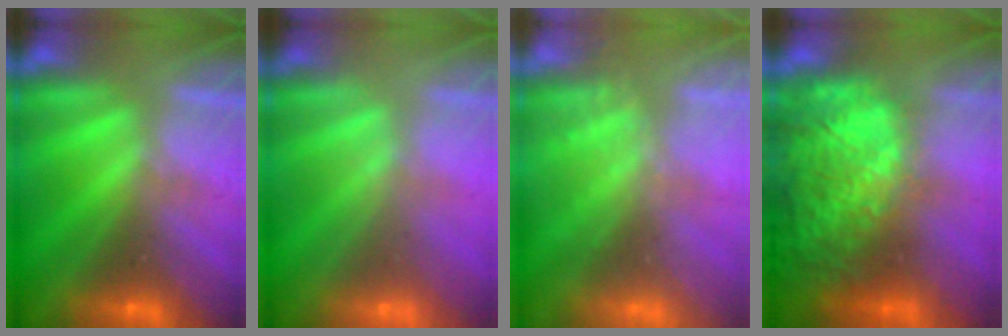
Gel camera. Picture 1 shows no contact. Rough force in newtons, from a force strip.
{"total": 1.8}
{"total": 2.5}
{"total": 7.7}